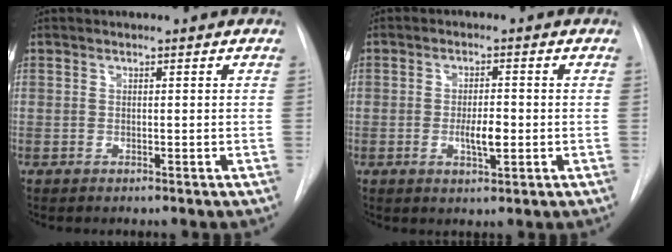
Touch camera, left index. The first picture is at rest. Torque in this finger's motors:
{"motor_torque": [0.80, 0.08, 0.15, 0.07]}